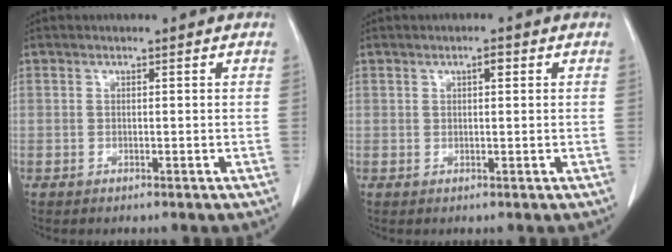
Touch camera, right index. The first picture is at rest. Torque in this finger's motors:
{"motor_torque": [0.15, -0.10, -0.03, 0.01]}